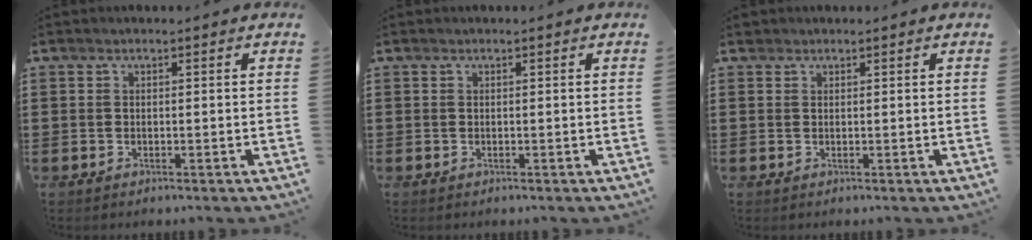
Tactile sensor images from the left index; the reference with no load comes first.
{"total": 0.0}
{"total": 0.6, "force": [0.5, 0.3, 0.1], "torque": [-0.003, 0.002, 0.009]}